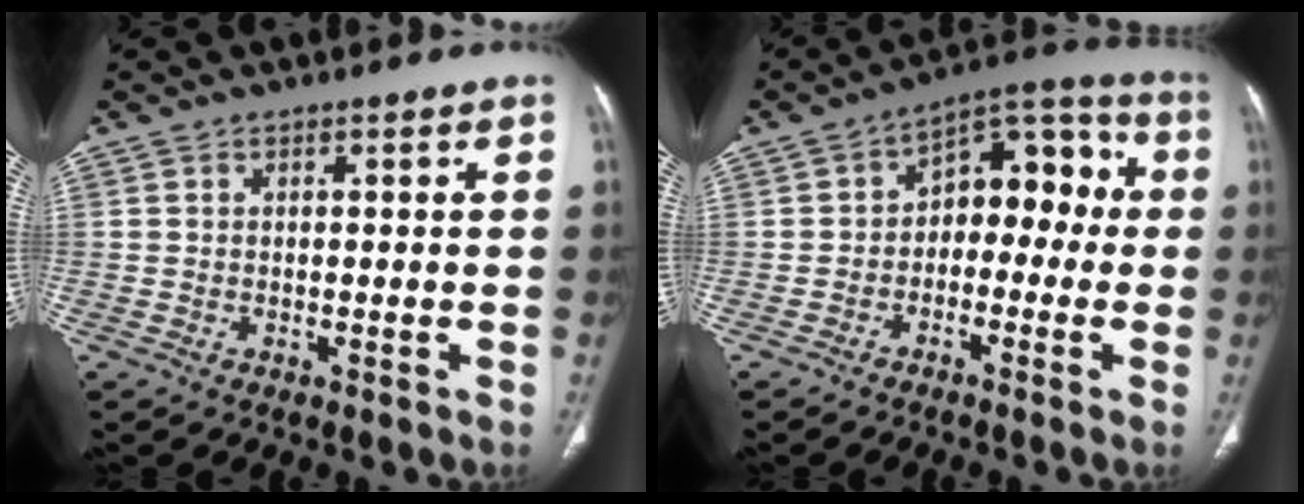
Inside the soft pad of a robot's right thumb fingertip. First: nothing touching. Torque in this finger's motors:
{"motor_torque": [-0.02, 0.90, 0.29, 0.44, 0.16]}